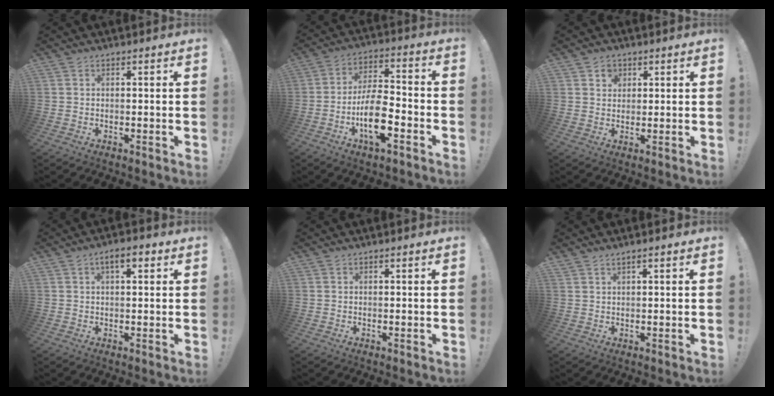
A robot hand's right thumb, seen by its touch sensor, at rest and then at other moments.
{"total": 14.1, "force": [-5.7, 5.8, 11.5], "torque": [-0.216, 0.020, -0.099]}
{"total": 3.2, "force": [1.6, 2.7, 0.7], "torque": [0.000, -0.008, 0.026]}
{"total": 4.8, "force": [2.0, 1.8, 4.0], "torque": [-0.058, 0.000, 0.028]}
{"total": 0.0}
{"total": 1.7, "force": [1.2, 0.2, 1.1], "torque": [-0.024, -0.002, 0.022]}